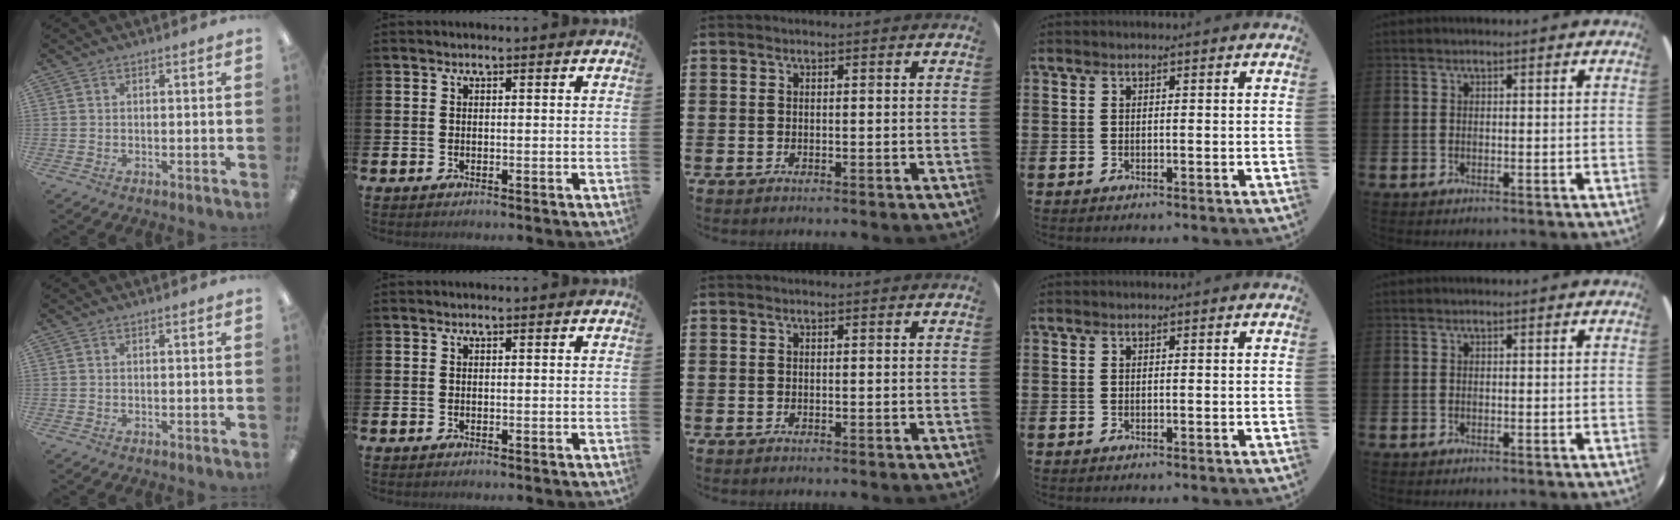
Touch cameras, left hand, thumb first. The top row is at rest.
{}